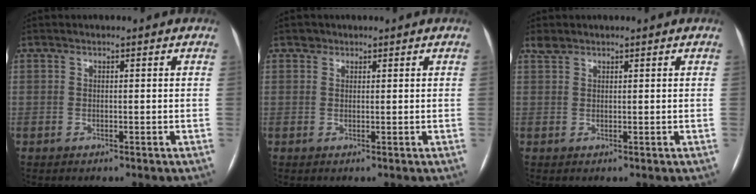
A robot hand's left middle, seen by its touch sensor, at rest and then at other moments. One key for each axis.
{"total": 1.0, "fx": 0.7, "fy": 0.8, "fz": 0.0, "tx": 0.008, "ty": 0.001, "tz": 0.007}
{"total": 1.3, "fx": 1.2, "fy": 0.5, "fz": 0.2, "tx": -0.008, "ty": 0.009, "tz": 0.026}